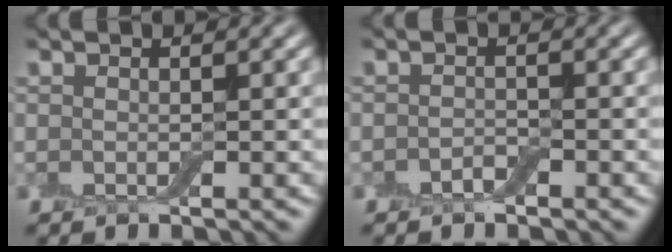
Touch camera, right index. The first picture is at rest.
{"total": 1.1, "force": [-0.8, 0.5, 0.6], "torque": [-0.011, 0.002, -0.015]}